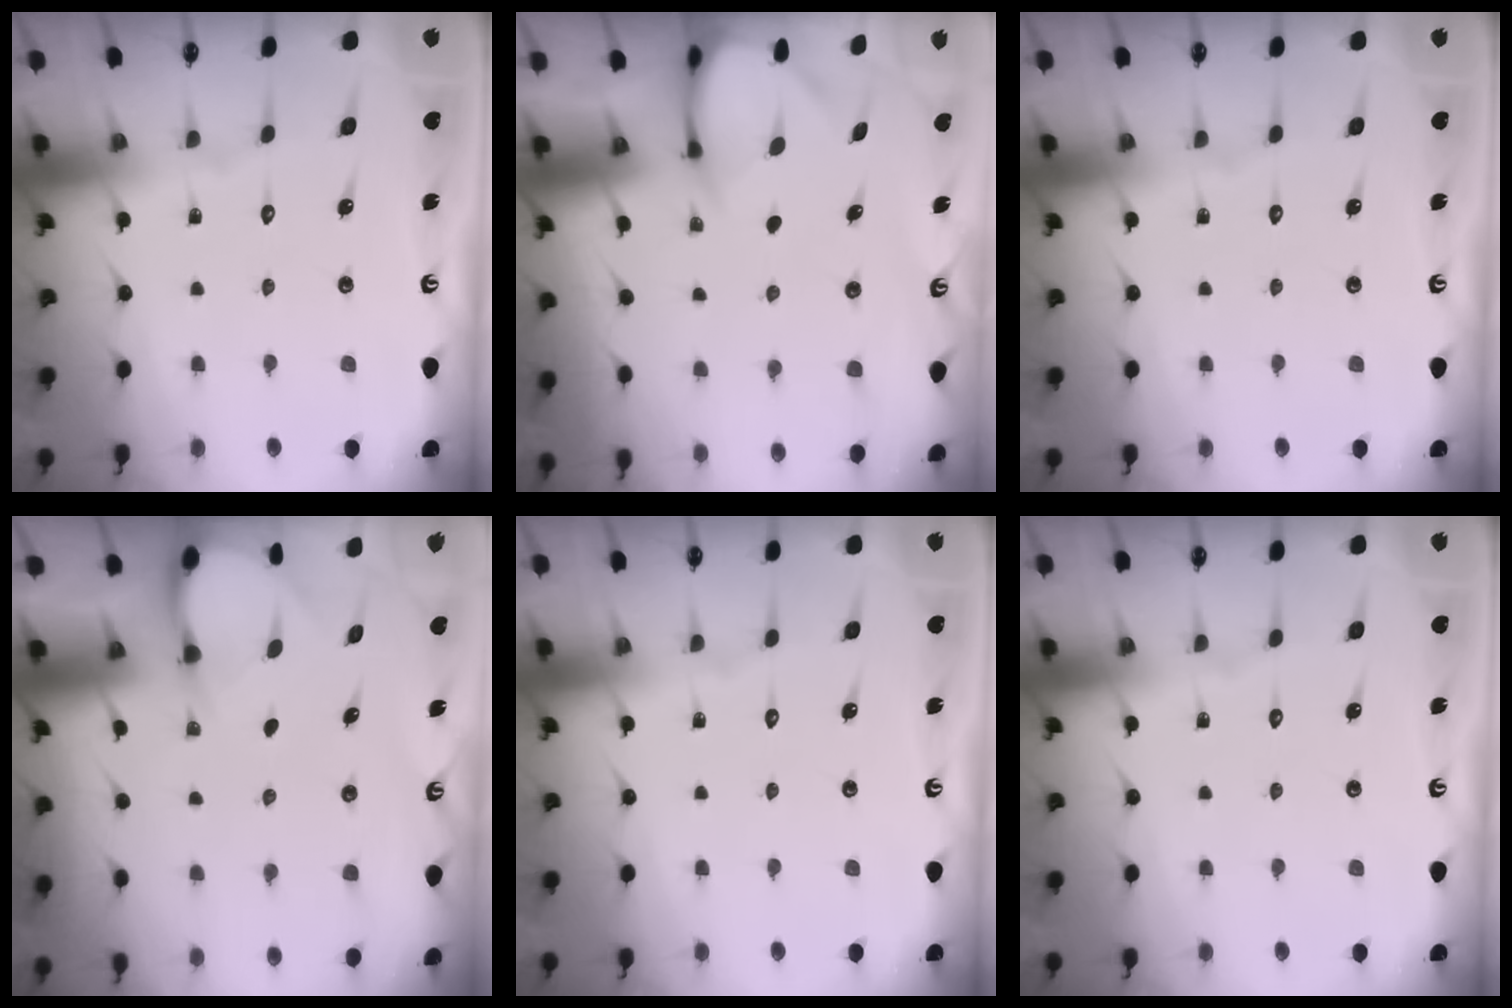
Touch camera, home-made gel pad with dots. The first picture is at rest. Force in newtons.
{"total": 3.3, "press": 3.2, "slide": 0.3}
{"total": 0.0}
{"total": 3.1, "press": 3.1, "slide": 0.3}
{"total": 0.0}
{"total": 0.0}